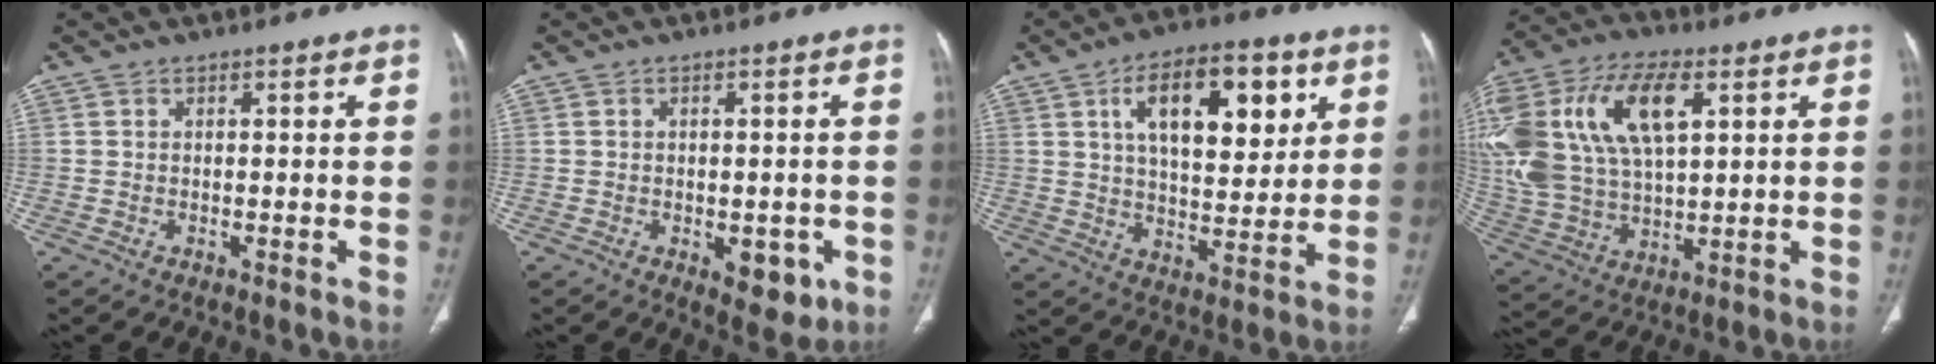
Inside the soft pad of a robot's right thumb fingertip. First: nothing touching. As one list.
[{"total": 6.0, "force": [-1.9, 3.2, 4.7], "torque": [-0.037, 0.002, -0.016]}, {"total": 17.8, "force": [6.8, 8.6, 14.0], "torque": [-0.174, -0.019, 0.110]}, {"total": 26.6, "force": [8.0, 14.5, 20.8], "torque": [-0.467, 0.017, 0.152]}]